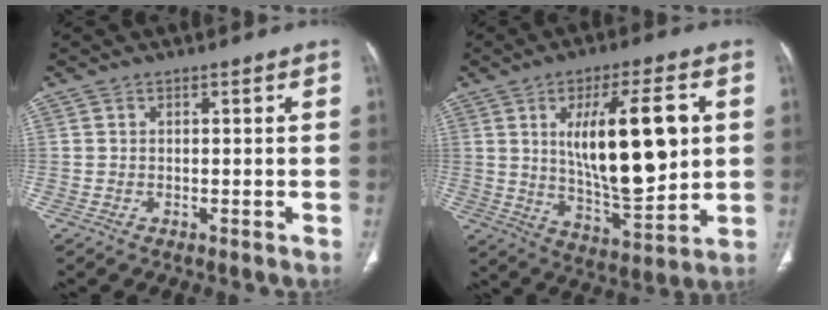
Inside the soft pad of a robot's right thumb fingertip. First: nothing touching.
{"total": 19.6, "force": [3.6, 6.9, 18.0], "torque": [-0.277, -0.019, 0.069]}